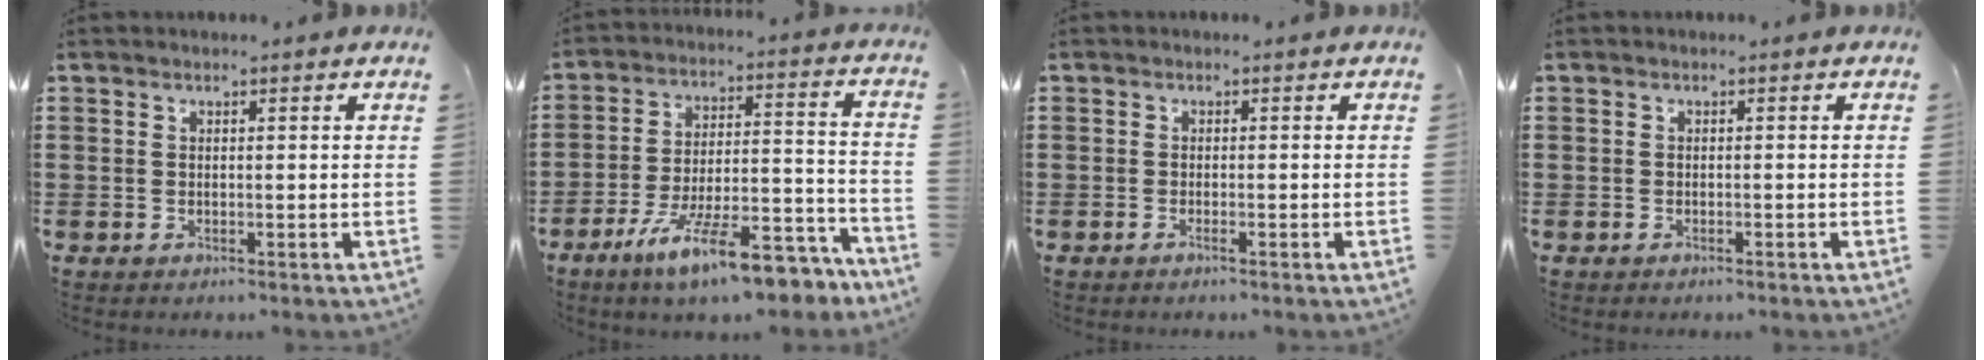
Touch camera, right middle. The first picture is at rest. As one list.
[{"total": 14.2, "force": [-10.8, 2.1, 8.9], "torque": [-0.145, 0.033, -0.191]}, {"total": 0.7, "force": [-0.5, 0.0, 0.5], "torque": [-0.010, -0.001, -0.010]}, {"total": 0.5, "force": [-0.5, 0.1, 0.2], "torque": [-0.006, -0.004, -0.008]}]